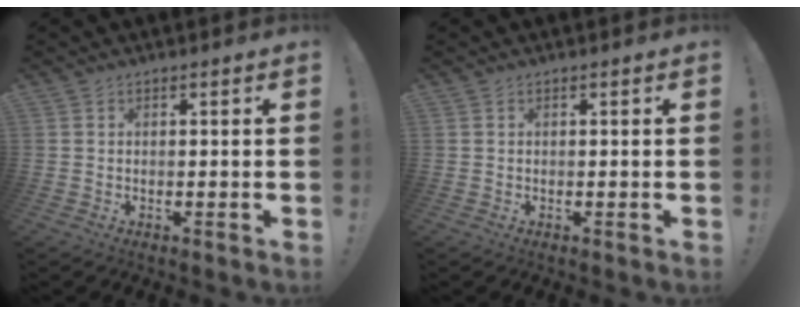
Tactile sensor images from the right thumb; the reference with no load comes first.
{"total": 0.0}